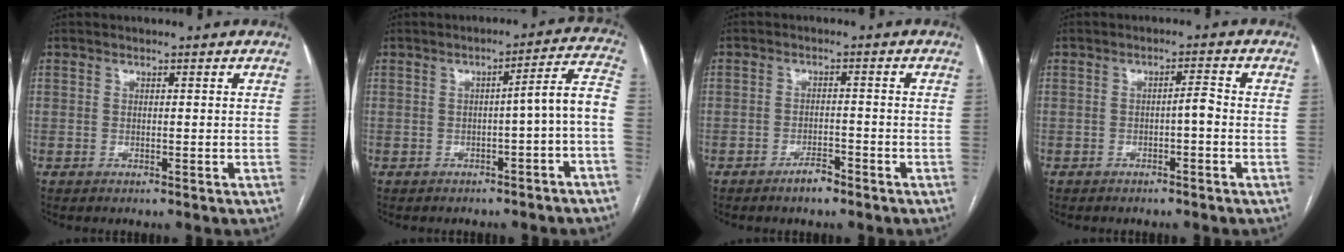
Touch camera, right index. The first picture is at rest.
{"total": 6.7, "force": [-2.6, -0.1, 6.2], "torque": [-0.065, 0.027, -0.036]}
{"total": 2.8, "force": [-2.2, 0.9, 1.4], "torque": [-0.021, 0.003, -0.036]}
{"total": 2.1, "force": [-0.7, 0.3, 2.0], "torque": [-0.028, 0.004, -0.013]}